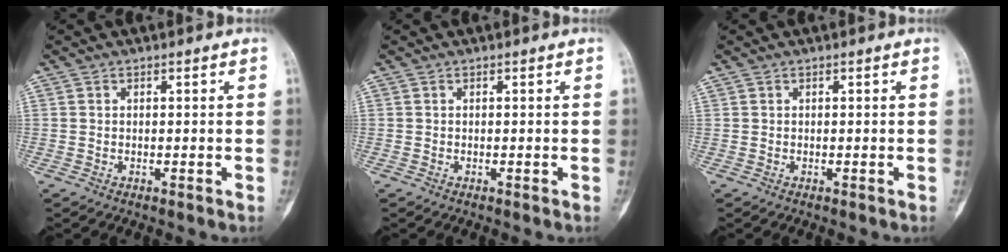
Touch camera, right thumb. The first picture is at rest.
{"total": 0.0}
{"total": 0.0}